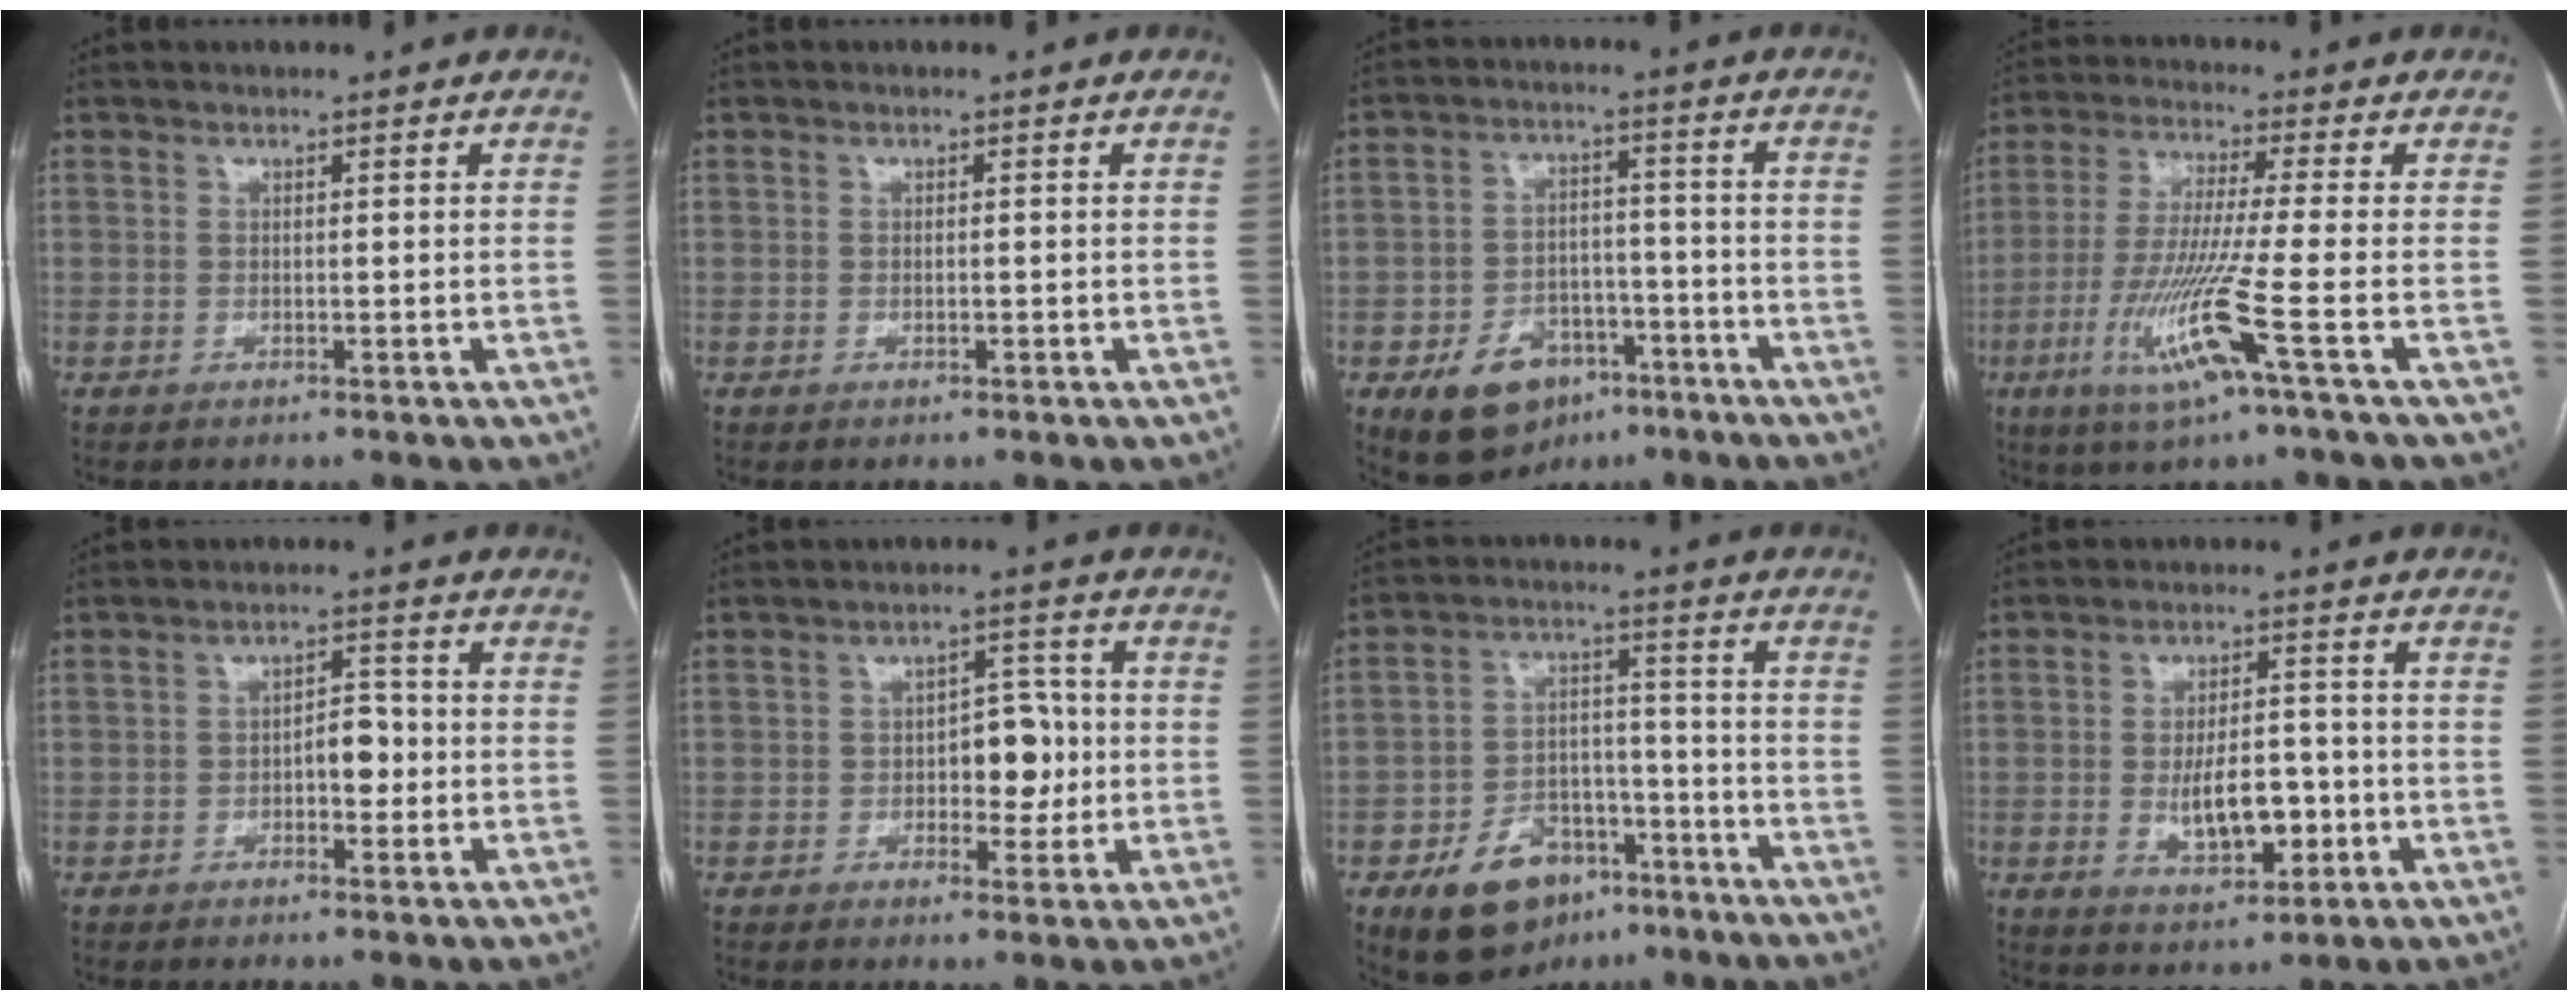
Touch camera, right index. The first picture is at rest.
{"total": 0.7, "force": [-0.2, 0.2, 0.6], "torque": [-0.013, -0.001, 0.000]}
{"total": 10.6, "force": [-5.6, 7.3, 5.2], "torque": [-0.092, 0.018, -0.078]}
{"total": 11.5, "force": [-4.6, -1.3, 10.5], "torque": [-0.217, -0.026, -0.092]}
{"total": 4.0, "force": [-0.9, 2.0, 3.3], "torque": [-0.045, 0.013, -0.015]}
{"total": 6.3, "force": [-0.6, 3.5, 5.2], "torque": [-0.068, 0.016, -0.005]}
{"total": 12.4, "force": [-7.1, 7.9, 6.4], "torque": [-0.108, 0.021, -0.106]}
{"total": 8.3, "force": [-1.7, 3.8, 7.2], "torque": [-0.124, 0.005, -0.019]}